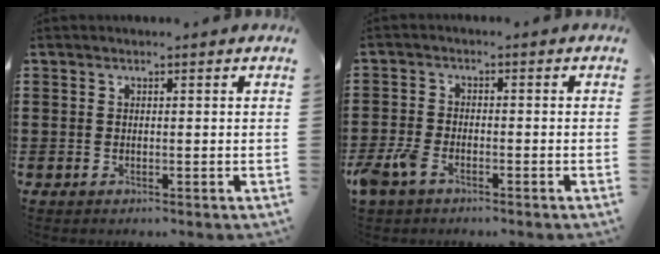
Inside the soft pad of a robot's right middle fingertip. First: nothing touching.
{"total": 3.2, "force": [-2.1, 1.7, 1.8], "torque": [-0.060, -0.004, -0.048]}